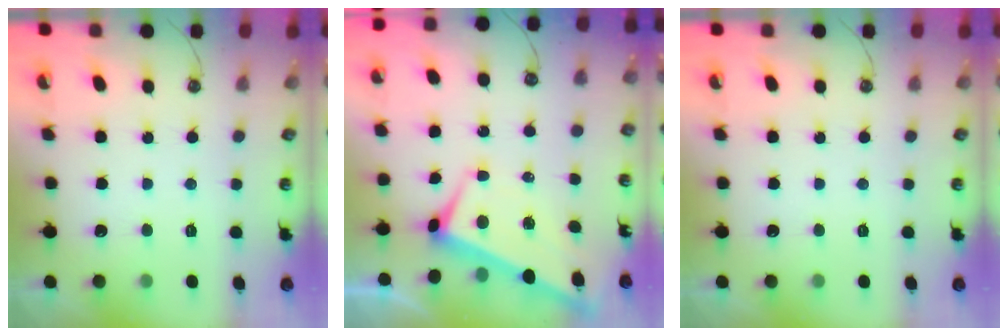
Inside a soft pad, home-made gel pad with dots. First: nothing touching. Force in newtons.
{"total": 1.6, "press": 1.2, "slide": 1.0}
{"total": 0.0}